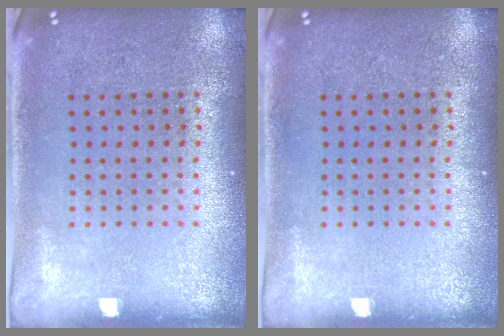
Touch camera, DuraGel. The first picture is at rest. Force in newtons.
{"total": 0.0}